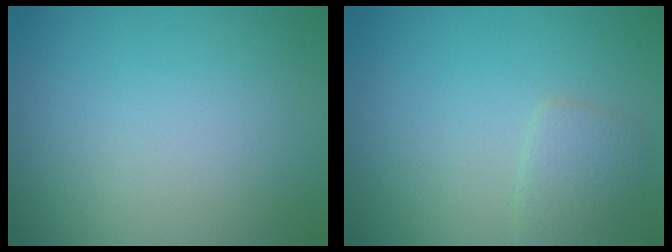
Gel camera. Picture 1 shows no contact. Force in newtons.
{"total": 1.8, "press": 1.8, "slide": 0.0}